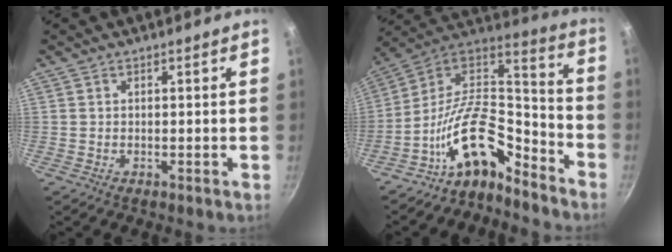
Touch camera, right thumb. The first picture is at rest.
{"total": 17.6, "force": [-11.0, 8.3, 10.9], "torque": [-0.166, 0.101, -0.214]}